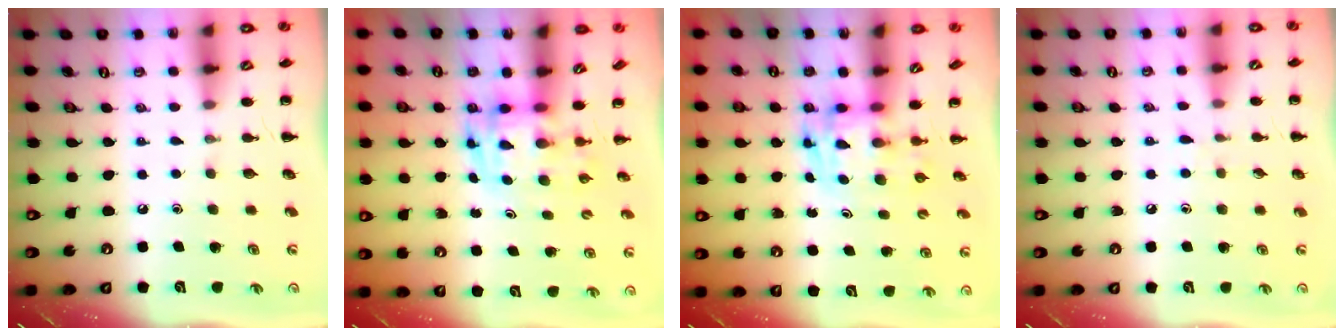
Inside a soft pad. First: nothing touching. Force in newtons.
{"total": 3.5, "press": 3.4, "slide": 0.7}
{"total": 3.4, "press": 3.4, "slide": 0.6}
{"total": 4.4, "press": 3.9, "slide": 2.0}